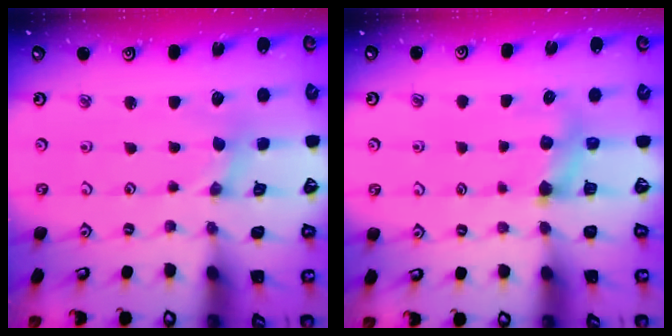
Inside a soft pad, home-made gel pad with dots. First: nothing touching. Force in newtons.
{"total": 4.9, "press": 4.9, "slide": 0.4}